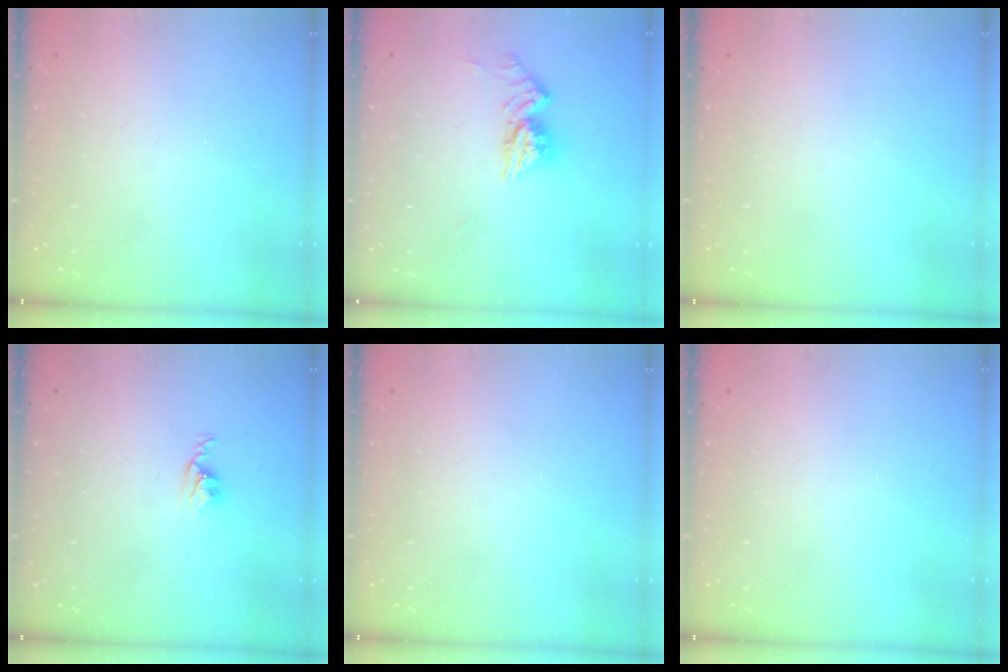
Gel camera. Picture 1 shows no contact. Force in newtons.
{"total": 9.9, "press": 9.8, "slide": 0.9}
{"total": 0.0}
{"total": 2.9, "press": 2.9, "slide": 0.4}
{"total": 0.0}
{"total": 0.0}